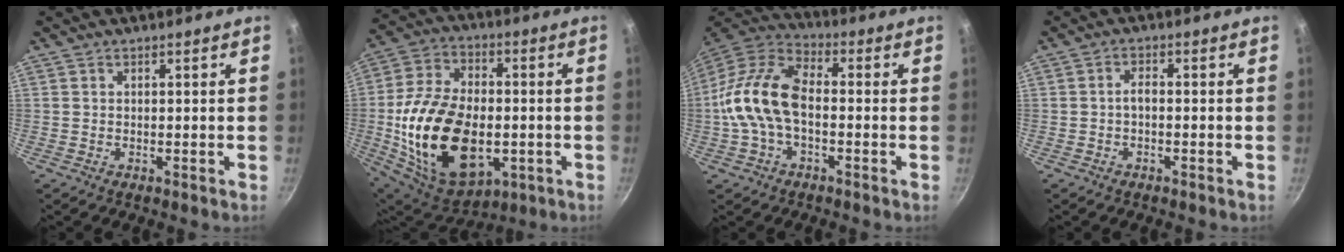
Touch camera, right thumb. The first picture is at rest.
{"total": 24.8, "force": [-3.8, 15.2, 19.2], "torque": [-0.349, 0.014, -0.049]}
{"total": 14.5, "force": [-1.7, 8.4, 11.7], "torque": [-0.212, 0.042, -0.049]}
{"total": 1.9, "force": [-0.7, 0.8, 1.6], "torque": [-0.027, 0.014, -0.015]}